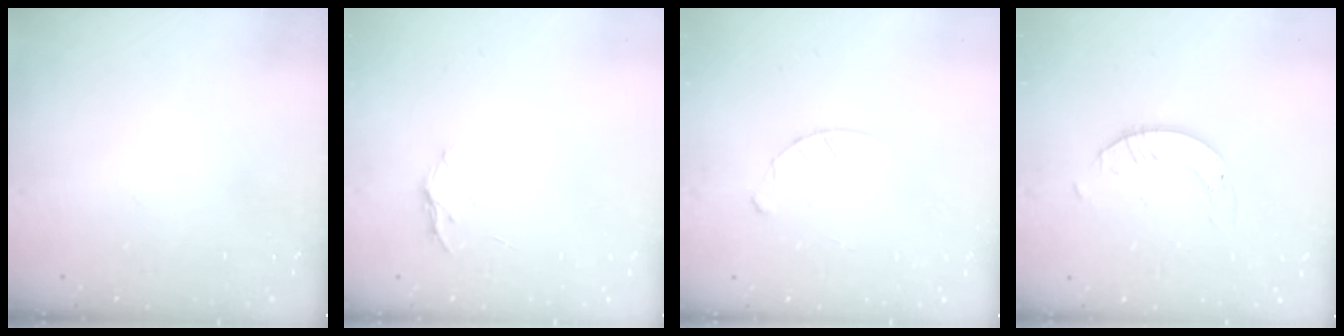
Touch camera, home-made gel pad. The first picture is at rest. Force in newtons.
{"total": 4.0, "press": 4.0, "slide": 0.4}
{"total": 3.4, "press": 3.4, "slide": 0.3}
{"total": 2.1, "press": 2.1, "slide": 0.2}